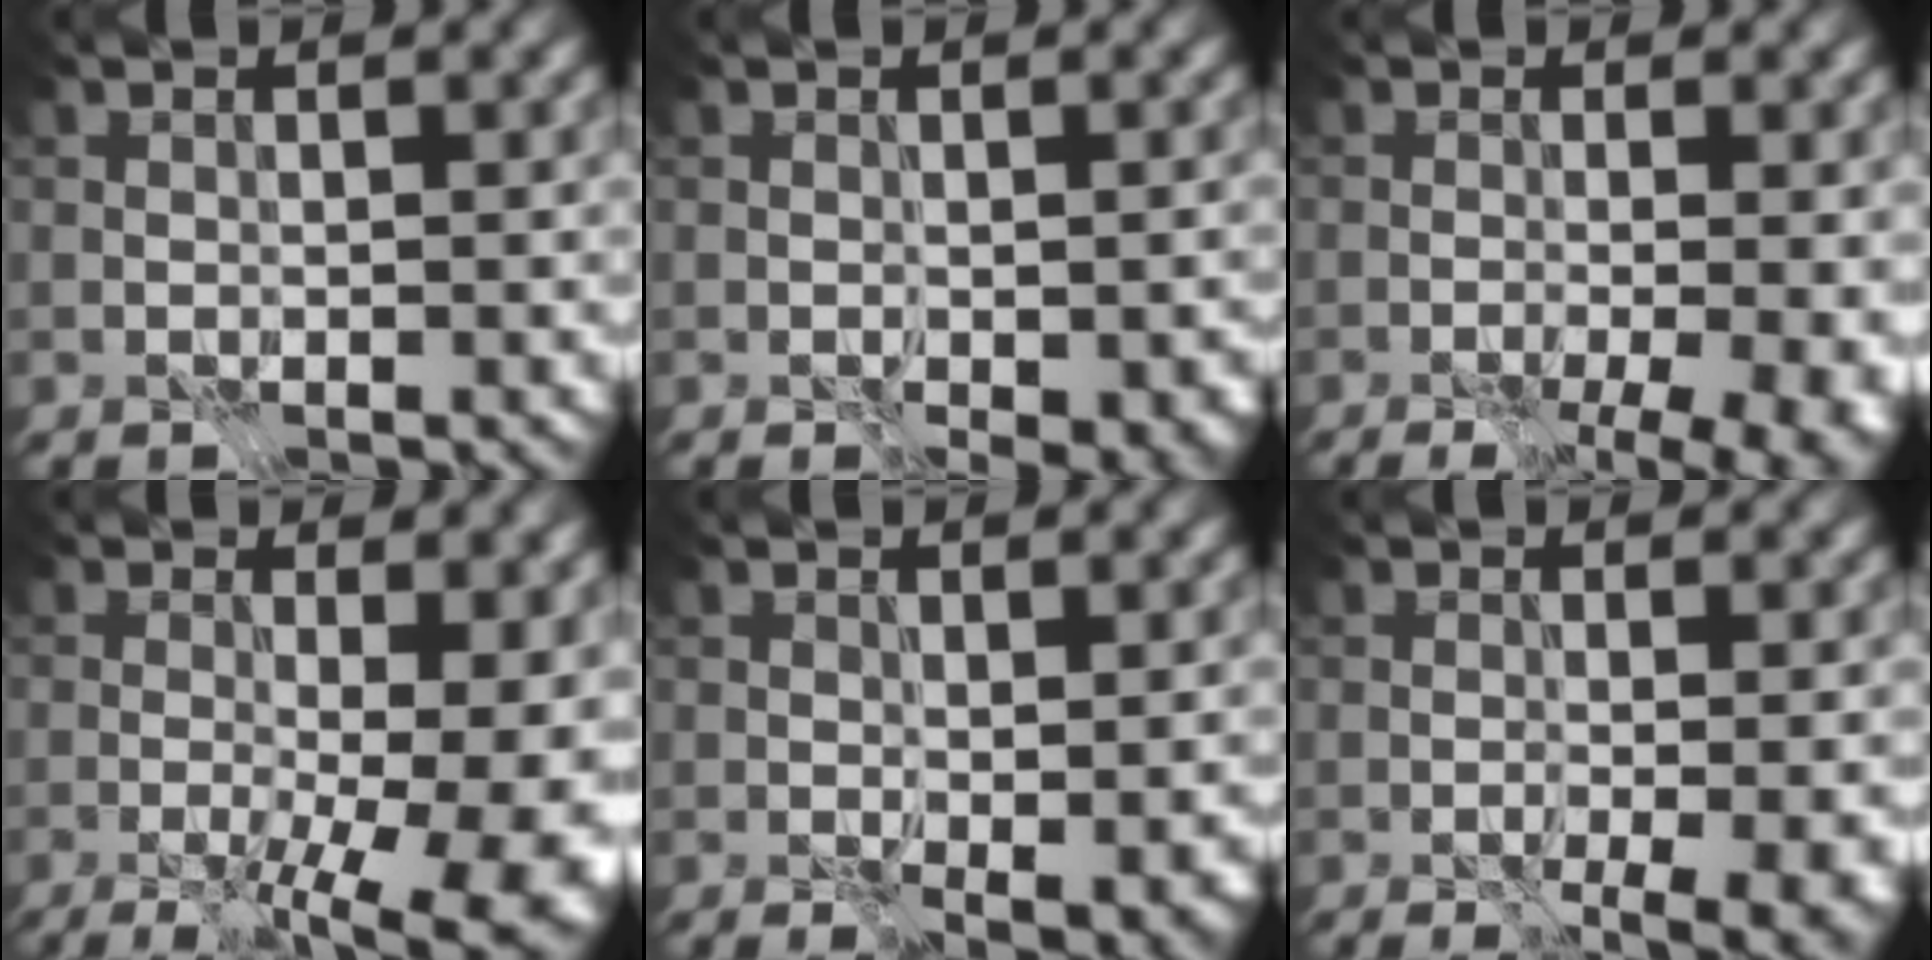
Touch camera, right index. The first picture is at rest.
{"total": 3.0, "force": [-1.0, 1.6, 2.4], "torque": [-0.030, -0.007, -0.011]}
{"total": 5.9, "force": [-2.0, 1.8, 5.2], "torque": [-0.055, -0.010, -0.014]}
{"total": 12.4, "force": [-1.9, 4.6, 11.3], "torque": [-0.118, -0.014, -0.015]}
{"total": 1.8, "force": [-0.1, 0.5, 1.7], "torque": [-0.029, -0.005, 0.002]}
{"total": 3.5, "force": [-1.2, 0.4, 3.2], "torque": [-0.046, -0.010, -0.016]}